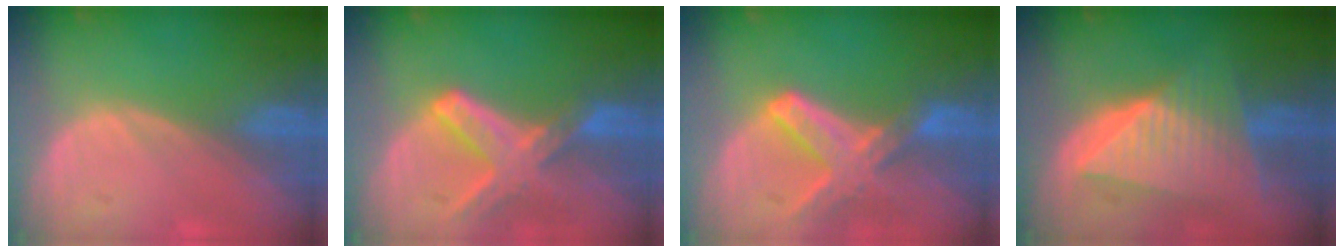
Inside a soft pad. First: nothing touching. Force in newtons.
{"total": 8.2, "press": 7.2, "slide": 3.9}
{"total": 8.2, "press": 7.2, "slide": 3.9}
{"total": 9.7, "press": 9.7, "slide": 0.7}